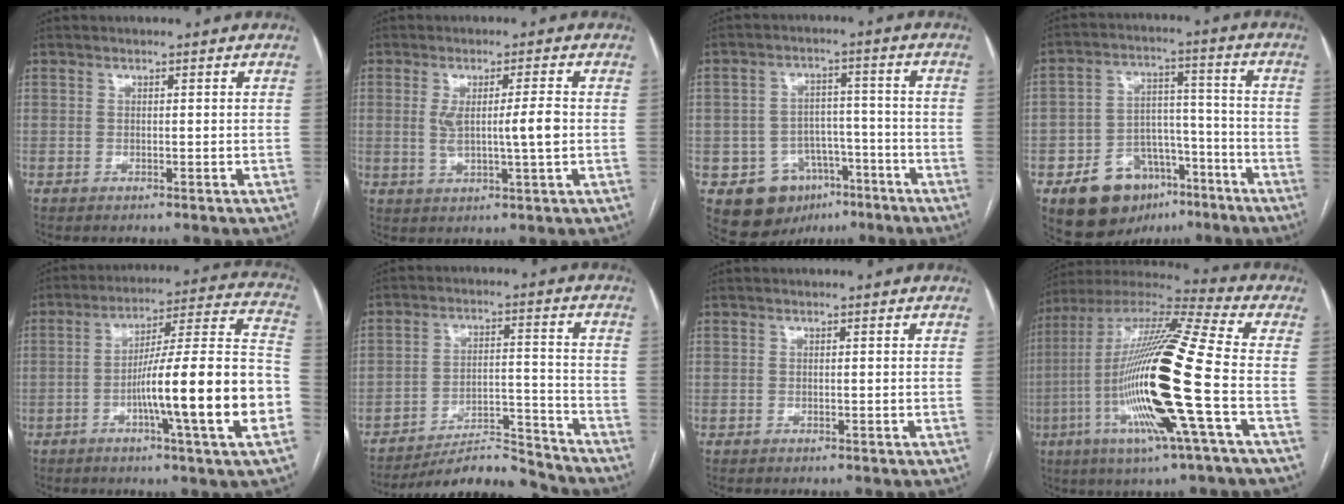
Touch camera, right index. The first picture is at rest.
{"total": 6.1, "force": [0.1, 0.2, 6.1], "torque": [-0.107, 0.000, 0.007]}
{"total": 9.7, "force": [-5.0, 7.7, 3.0], "torque": [-0.041, 0.027, -0.066]}
{"total": 12.8, "force": [-7.4, 8.3, 6.4], "torque": [-0.102, 0.031, -0.109]}
{"total": 19.5, "force": [-5.7, -0.4, 18.6], "torque": [-0.247, 0.011, -0.090]}
{"total": 11.1, "force": [-11.0, 1.1, 1.2], "torque": [-0.011, 0.030, -0.178]}
{"total": 0.0}
{"total": 23.2, "force": [-5.1, 0.4, 22.7], "torque": [-0.454, -0.023, -0.110]}